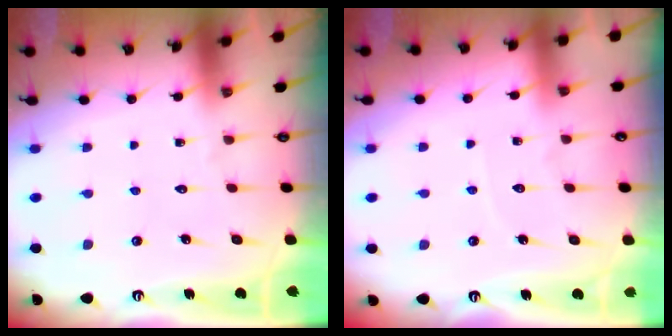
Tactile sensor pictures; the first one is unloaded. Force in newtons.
{"total": 2.7, "press": 2.6, "slide": 0.4}